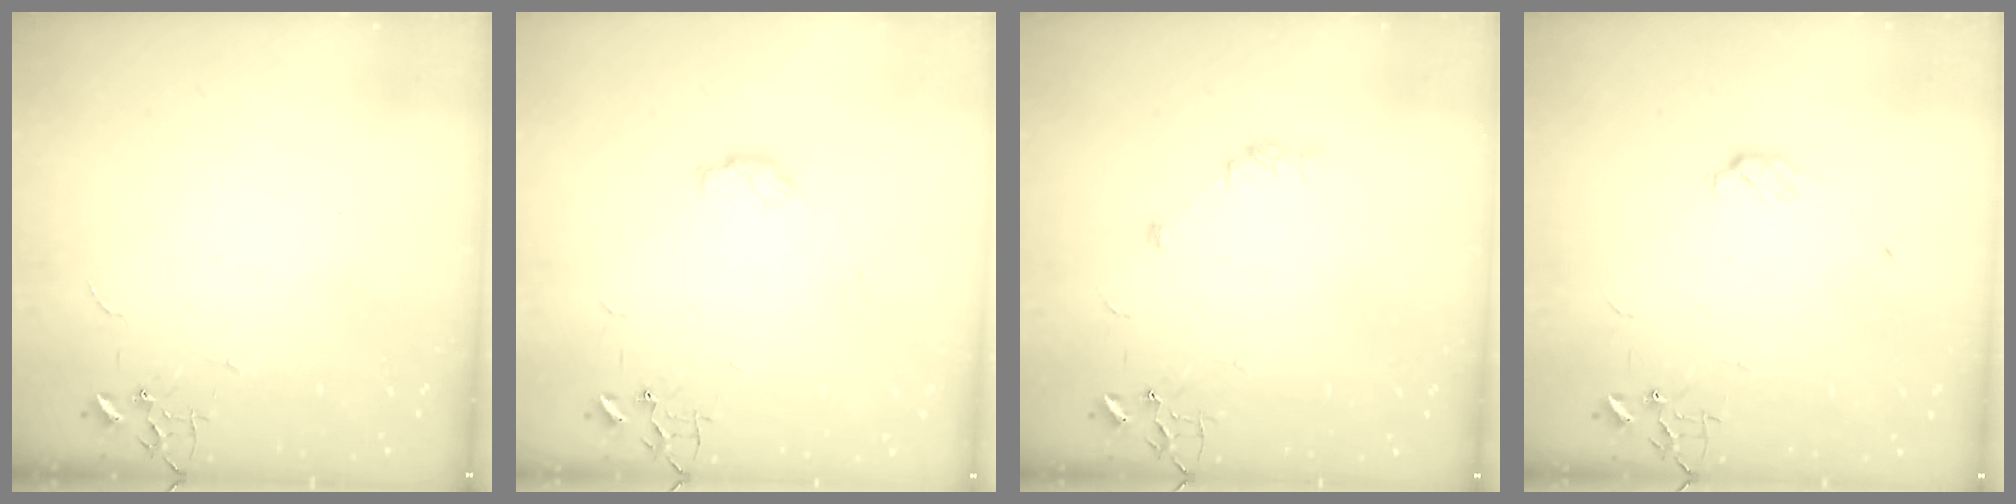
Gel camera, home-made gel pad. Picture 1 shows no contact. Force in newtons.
{"total": 5.5, "press": 5.5, "slide": 0.3}
{"total": 5.4, "press": 5.3, "slide": 0.7}
{"total": 4.2, "press": 4.1, "slide": 1.0}